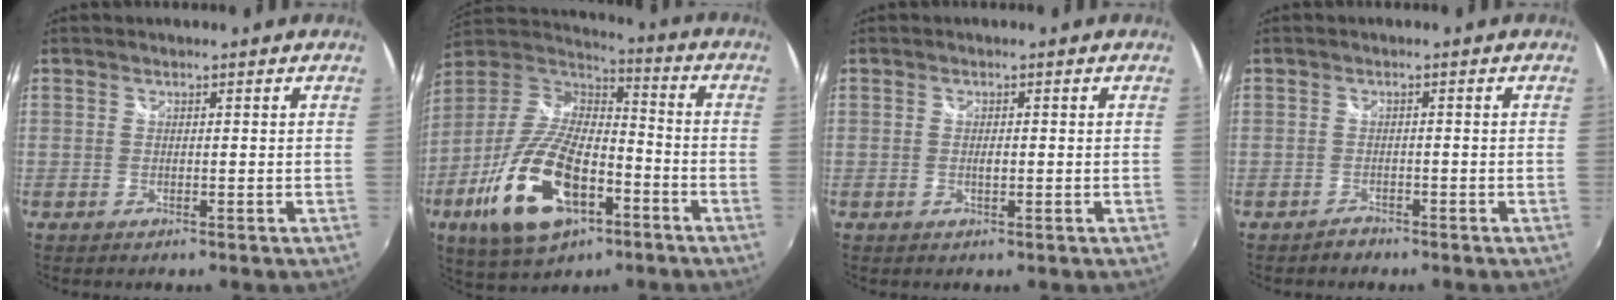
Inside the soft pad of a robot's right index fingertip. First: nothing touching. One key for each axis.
{"total": 20.6, "fx": -8.5, "fy": 9.5, "fz": 16.1, "tx": -0.341, "ty": -0.028, "tz": -0.149}
{"total": 1.0, "fx": -0.1, "fy": 0.5, "fz": 0.9, "tx": -0.016, "ty": 0.000, "tz": -0.003}
{"total": 1.7, "fx": -1.3, "fy": 1.0, "fz": -0.1, "tx": 0.000, "ty": 0.004, "tz": -0.023}